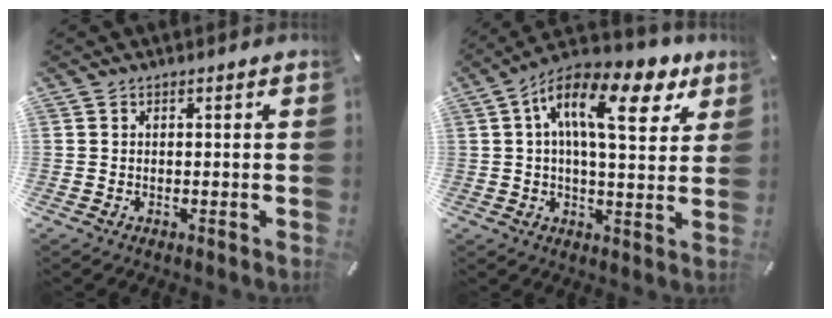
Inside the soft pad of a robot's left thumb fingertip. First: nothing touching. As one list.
[{"total": 16.6, "force": [6.7, 7.1, 13.5], "torque": [-0.220, -0.019, 0.108]}]